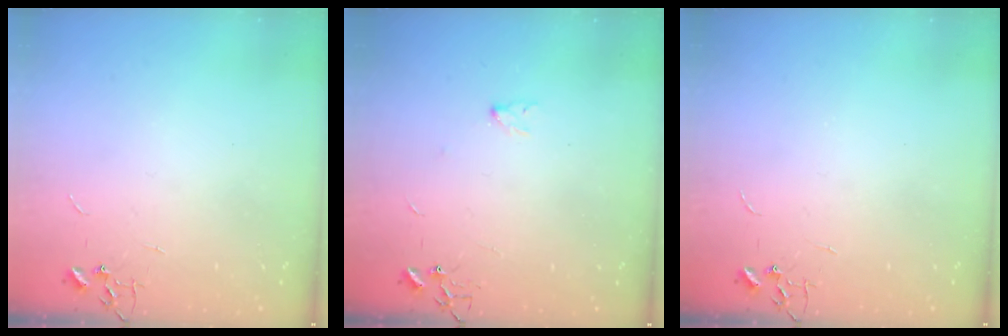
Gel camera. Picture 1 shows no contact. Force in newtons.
{"total": 5.5, "press": 4.4, "slide": 3.2}
{"total": 0.0}